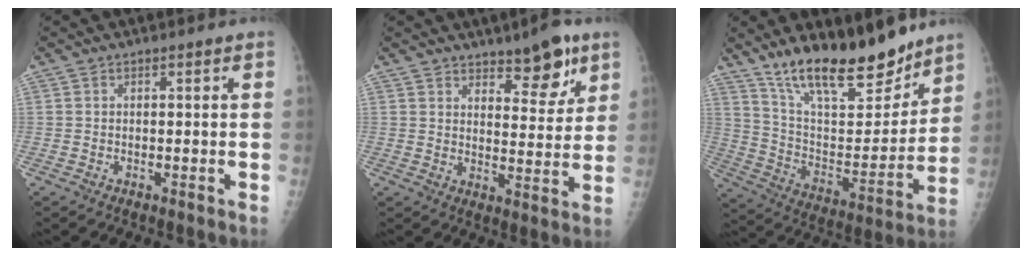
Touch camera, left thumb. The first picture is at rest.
{"total": 9.1, "force": [6.1, 3.5, 5.8], "torque": [-0.054, -0.041, 0.091]}
{"total": 21.6, "force": [16.7, 7.0, 11.9], "torque": [-0.150, -0.096, 0.283]}